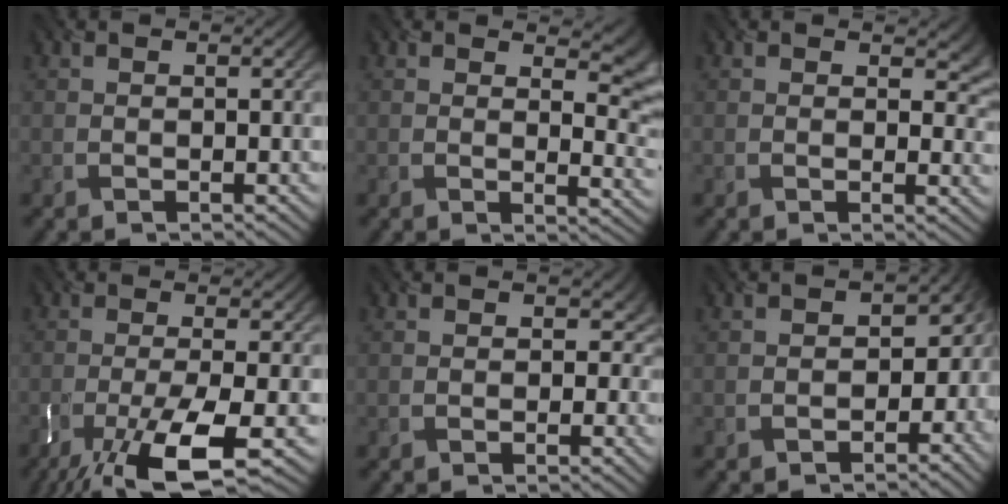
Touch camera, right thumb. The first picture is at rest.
{"total": 6.5, "force": [3.6, 3.1, 4.4], "torque": [-0.046, -0.014, 0.066]}
{"total": 3.3, "force": [1.3, 2.1, 2.1], "torque": [-0.028, -0.010, 0.018]}
{"total": 10.8, "force": [-5.9, 2.6, 8.7], "torque": [-0.161, -0.025, -0.096]}
{"total": 2.2, "force": [-0.4, 2.0, 0.9], "torque": [-0.012, -0.013, -0.005]}
{"total": 4.0, "force": [-2.2, 3.1, 1.3], "torque": [-0.003, -0.016, -0.036]}